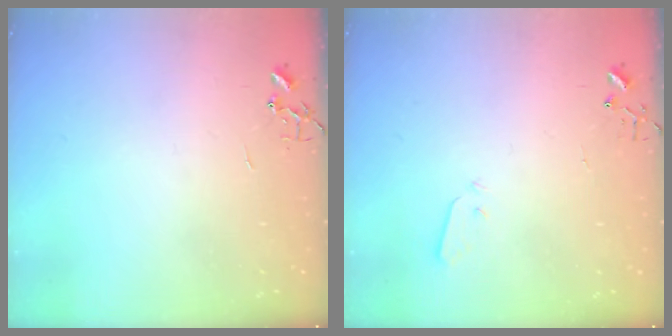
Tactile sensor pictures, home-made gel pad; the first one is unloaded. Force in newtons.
{"total": 2.2, "press": 2.2, "slide": 0.4}